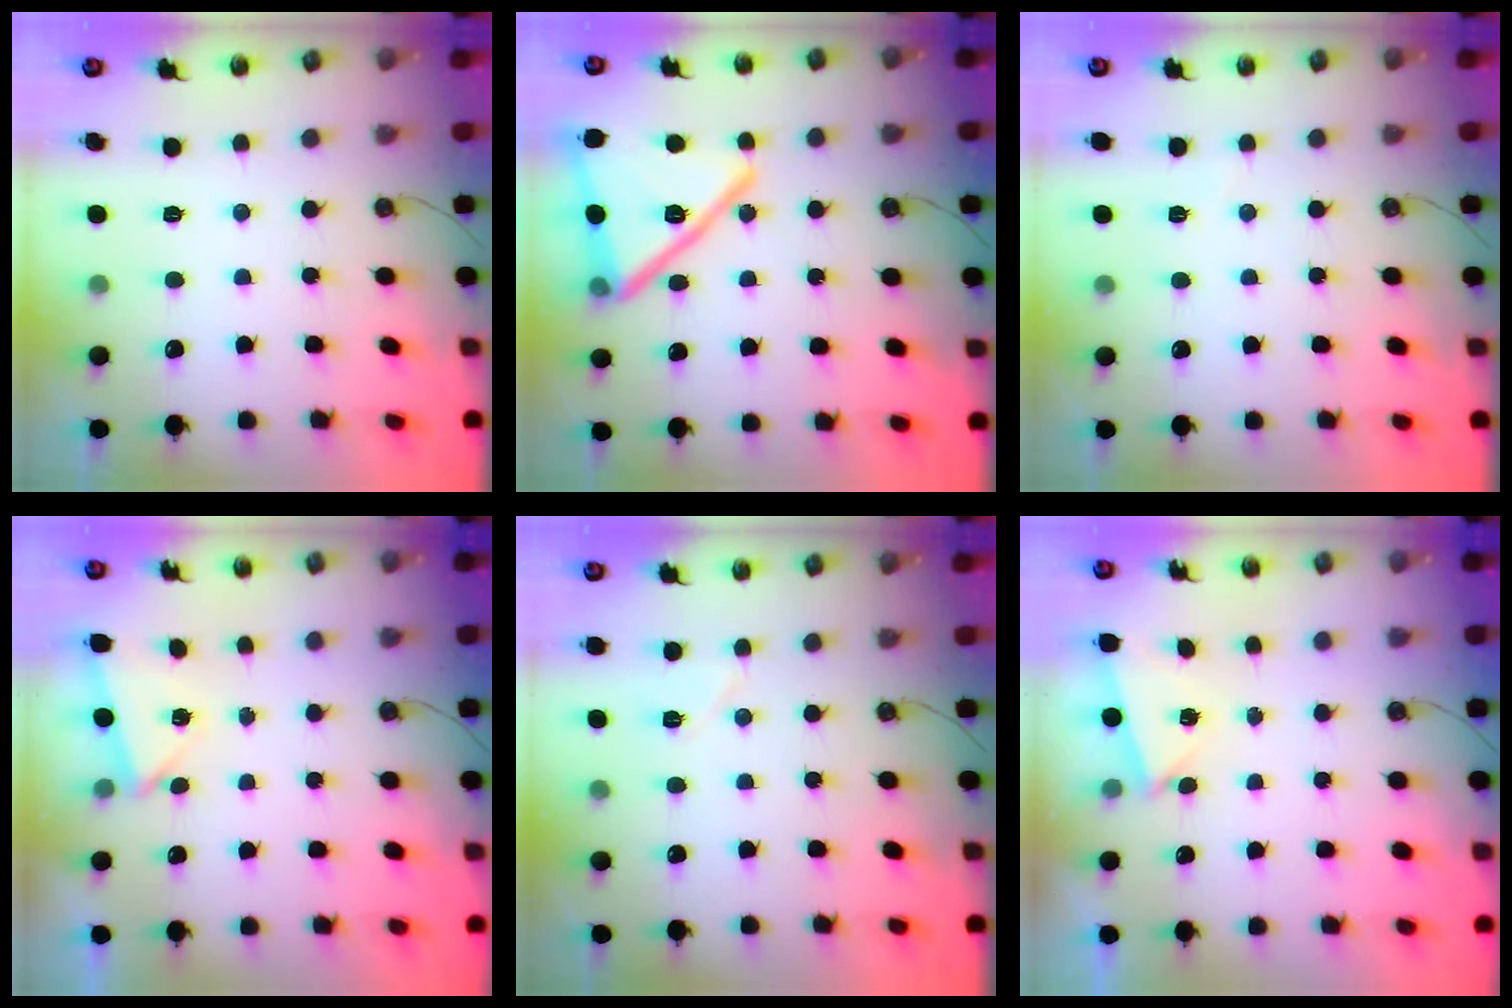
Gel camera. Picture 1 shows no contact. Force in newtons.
{"total": 25.4, "press": 22.9, "slide": 11.1}
{"total": 2.1, "press": 1.9, "slide": 0.7}
{"total": 2.7, "press": 2.1, "slide": 1.8}
{"total": 6.0, "press": 5.5, "slide": 2.3}
{"total": 2.2, "press": 1.2, "slide": 1.8}